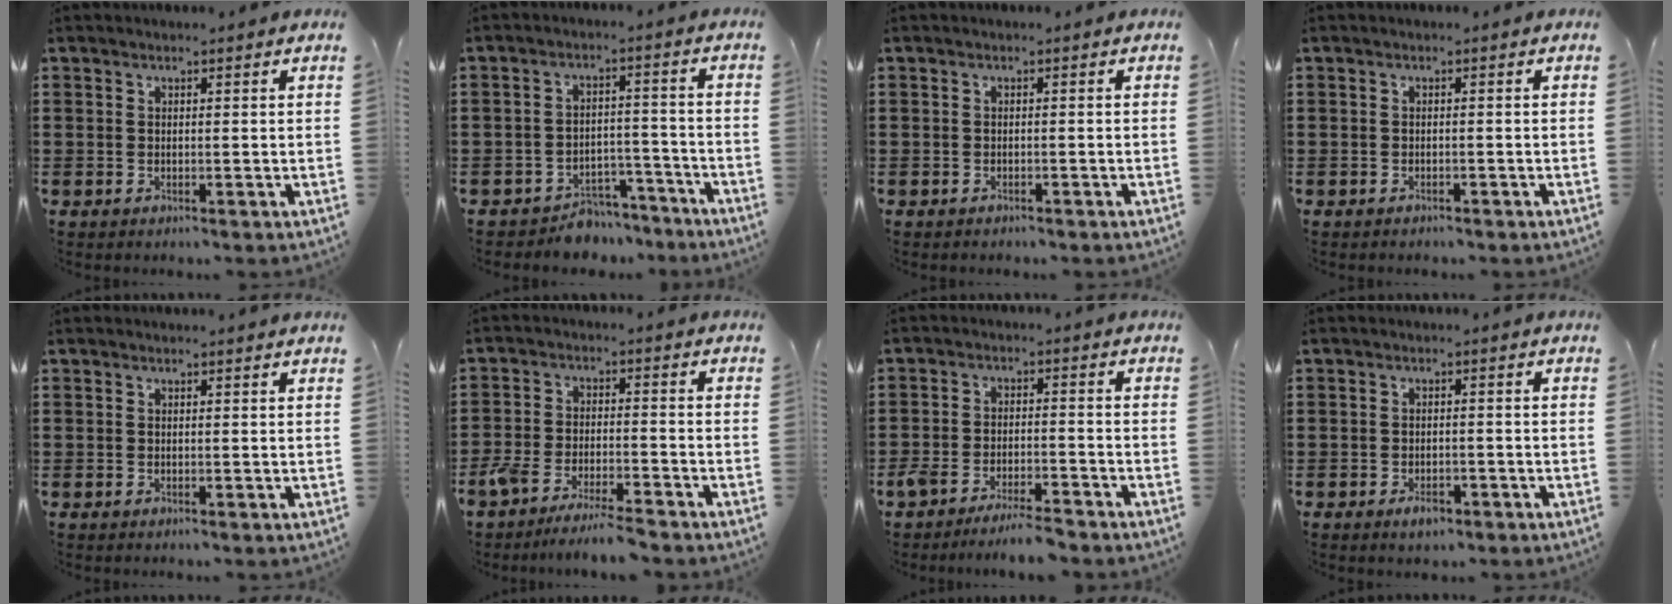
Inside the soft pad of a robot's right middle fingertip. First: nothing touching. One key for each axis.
{"total": 4.8, "fx": -4.7, "fy": 1.1, "fz": 0.4, "tx": -0.009, "ty": 0.011, "tz": -0.096}
{"total": 0.6, "fx": -0.6, "fy": 0.2, "fz": 0.0, "tx": 0.000, "ty": 0.002, "tz": -0.013}
{"total": 0.7, "fx": -0.7, "fy": 0.3, "fz": -0.1, "tx": 0.001, "ty": 0.003, "tz": -0.016}
{"total": 0.0}
{"total": 5.3, "fx": -5.0, "fy": 0.3, "fz": 1.8, "tx": -0.046, "ty": -0.006, "tz": -0.101}
{"total": 4.8, "fx": -4.5, "fy": 0.3, "fz": 1.8, "tx": -0.044, "ty": -0.007, "tz": -0.090}
{"total": 1.9, "fx": -1.3, "fy": 0.9, "fz": 1.1, "tx": -0.022, "ty": 0.001, "tz": -0.026}